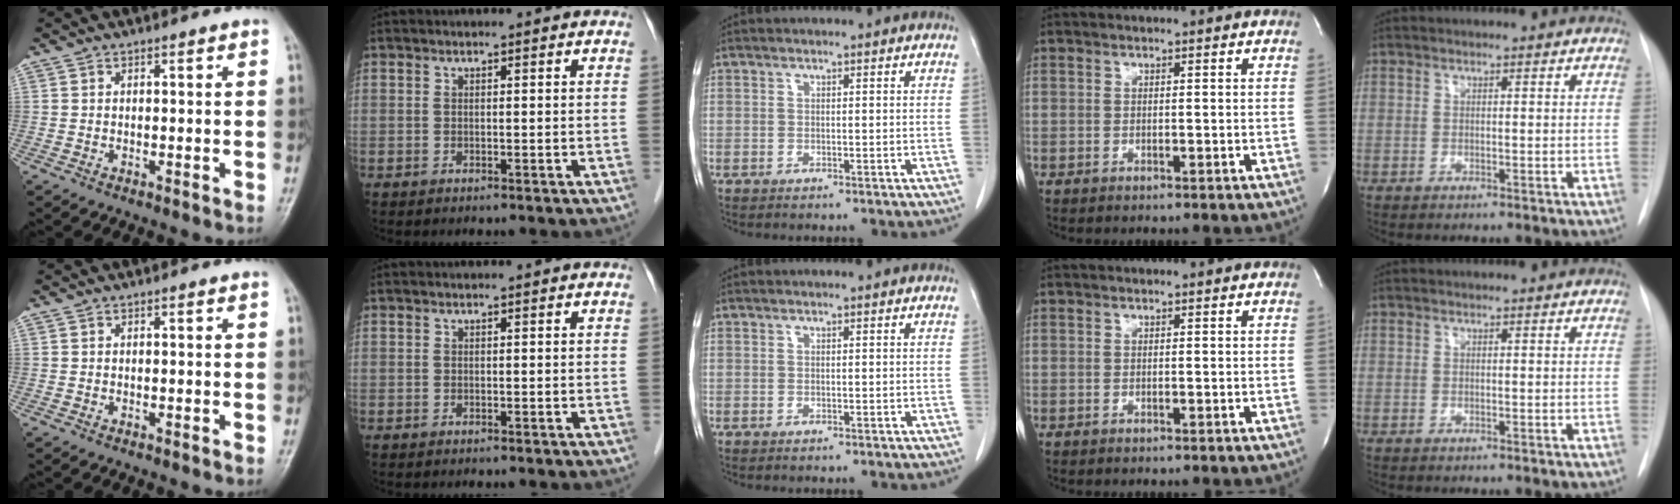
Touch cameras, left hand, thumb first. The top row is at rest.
{}